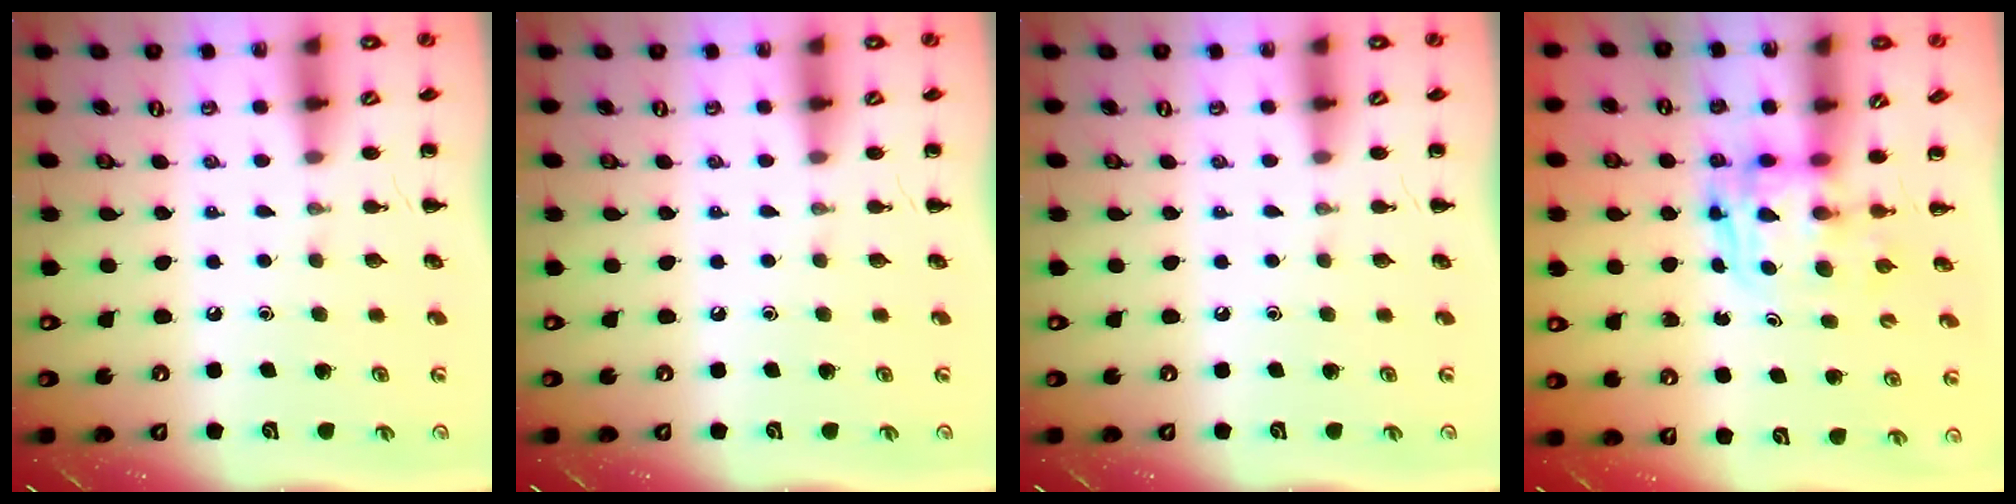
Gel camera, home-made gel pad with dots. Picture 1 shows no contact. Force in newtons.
{"total": 0.0}
{"total": 0.0}
{"total": 2.6, "press": 2.6, "slide": 0.2}